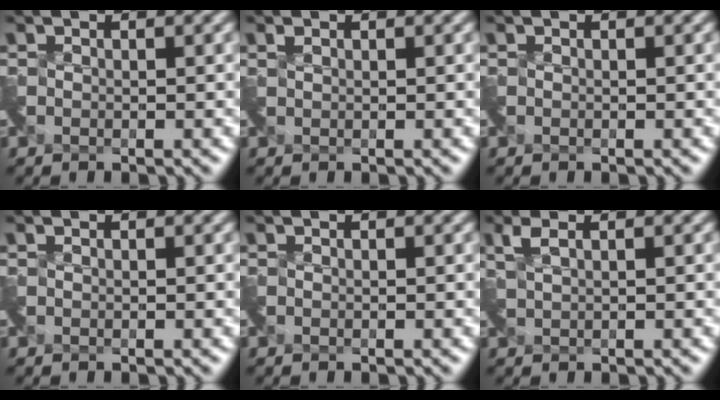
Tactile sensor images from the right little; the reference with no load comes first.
{"total": 0.6, "force": [0.4, -0.2, -0.3], "torque": [0.004, 0.002, 0.011]}
{"total": 0.0}
{"total": 0.0}
{"total": 0.0}
{"total": 0.9, "force": [0.9, -0.3, 0.0], "torque": [-0.006, 0.001, 0.026]}